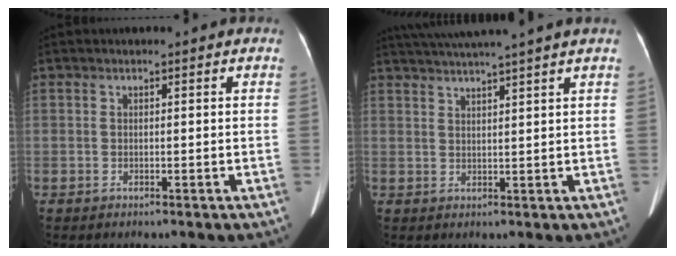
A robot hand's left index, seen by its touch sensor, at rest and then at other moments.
{"total": 10.0, "force": [8.5, -1.9, 4.8], "torque": [-0.083, 0.013, 0.120]}